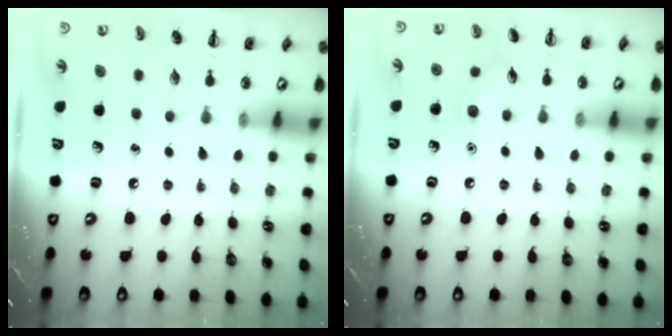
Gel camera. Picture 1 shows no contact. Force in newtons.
{"total": 5.4, "press": 5.2, "slide": 1.5}